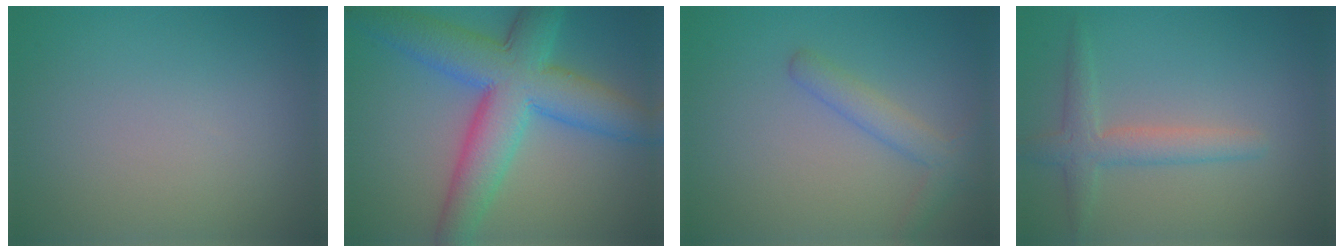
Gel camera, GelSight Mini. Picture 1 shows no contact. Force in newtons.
{"total": 9.9, "press": 9.9, "slide": 0.4}
{"total": 2.4, "press": 2.4, "slide": 0.1}
{"total": 2.8, "press": 2.8, "slide": 0.1}